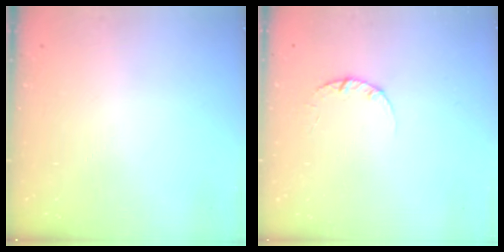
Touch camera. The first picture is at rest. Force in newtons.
{"total": 2.4, "press": 2.3, "slide": 0.3}